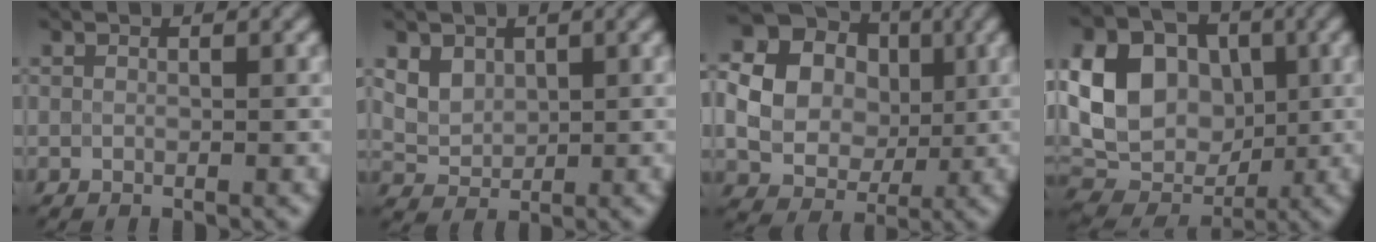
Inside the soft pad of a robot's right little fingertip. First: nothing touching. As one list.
[{"total": 4.3, "force": [2.1, 3.2, 2.1], "torque": [-0.033, 0.012, 0.037]}, {"total": 15.0, "force": [2.3, 13.5, 6.2], "torque": [-0.153, 0.018, 0.013]}, {"total": 10.9, "force": [1.4, 8.5, 6.7], "torque": [-0.131, 0.002, 0.026]}]